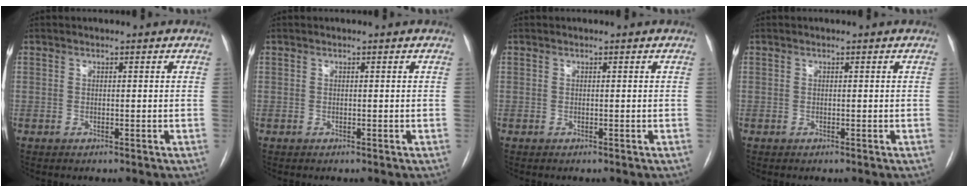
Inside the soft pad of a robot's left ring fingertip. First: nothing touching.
{"total": 0.0}
{"total": 0.0}
{"total": 0.0}